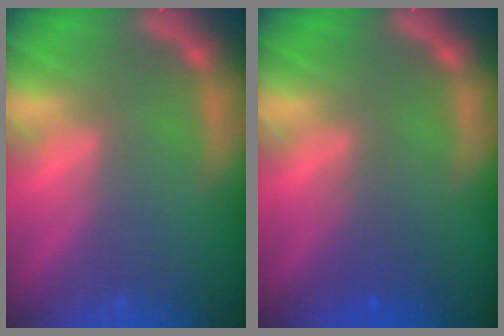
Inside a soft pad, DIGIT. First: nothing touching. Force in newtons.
{"total": 2.0}